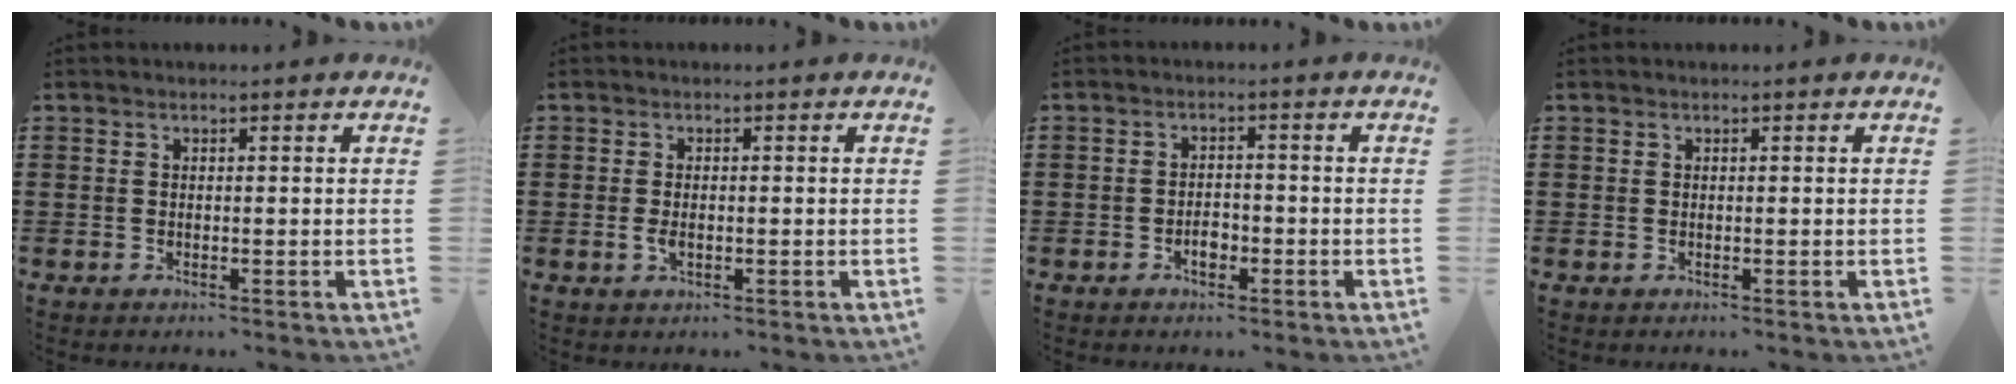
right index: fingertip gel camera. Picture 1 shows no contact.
{"total": 2.0, "force": [-0.4, 0.9, 1.7], "torque": [-0.041, -0.005, -0.008]}
{"total": 2.4, "force": [-1.2, 1.2, 1.7], "torque": [-0.035, -0.001, -0.022]}
{"total": 0.0}